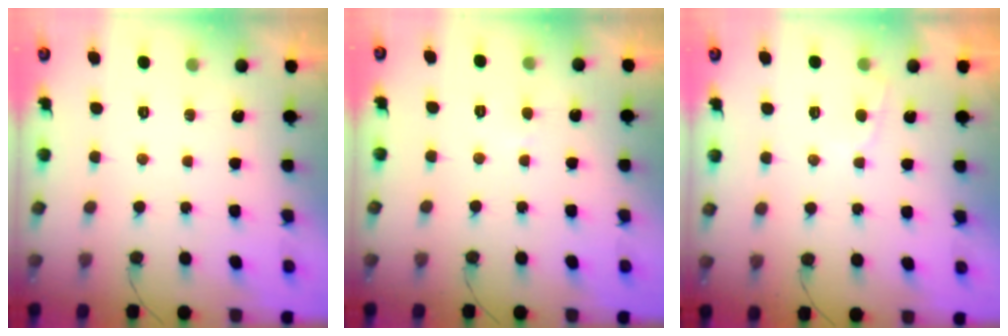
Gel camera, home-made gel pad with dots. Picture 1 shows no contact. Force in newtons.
{"total": 2.2, "press": 2.2, "slide": 0.2}
{"total": 2.9, "press": 2.9, "slide": 0.4}